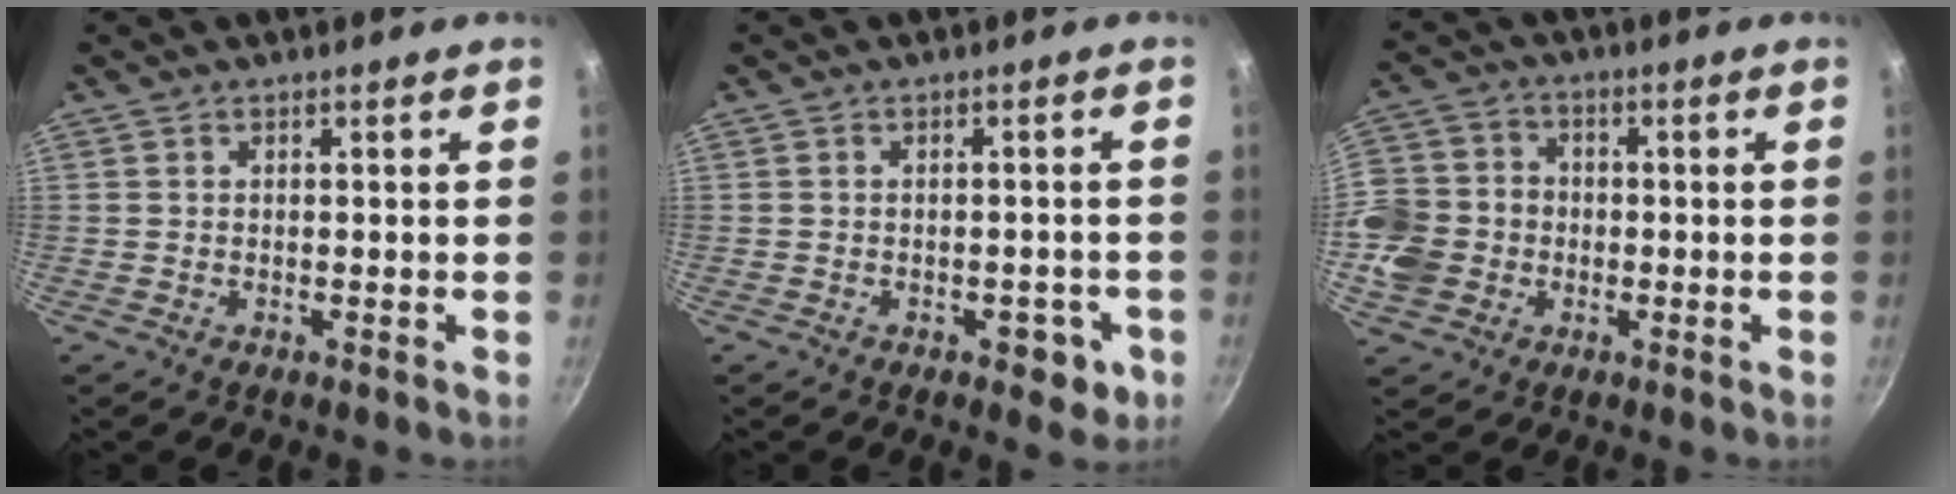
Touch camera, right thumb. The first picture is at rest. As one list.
[{"total": 4.3, "force": [-2.0, 2.3, 3.1], "torque": [-0.017, 0.012, -0.020]}, {"total": 13.1, "force": [-2.7, 11.3, 6.1], "torque": [-0.120, 0.025, -0.051]}]